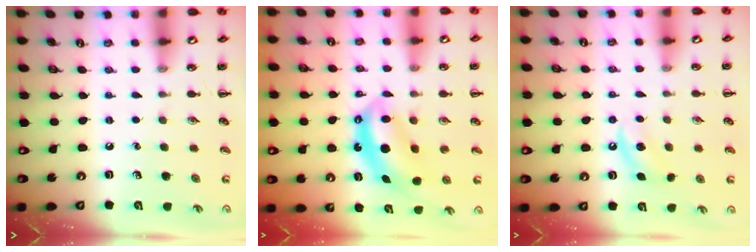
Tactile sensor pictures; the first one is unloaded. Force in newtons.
{"total": 6.7, "press": 6.6, "slide": 1.2}
{"total": 6.3, "press": 6.1, "slide": 1.8}